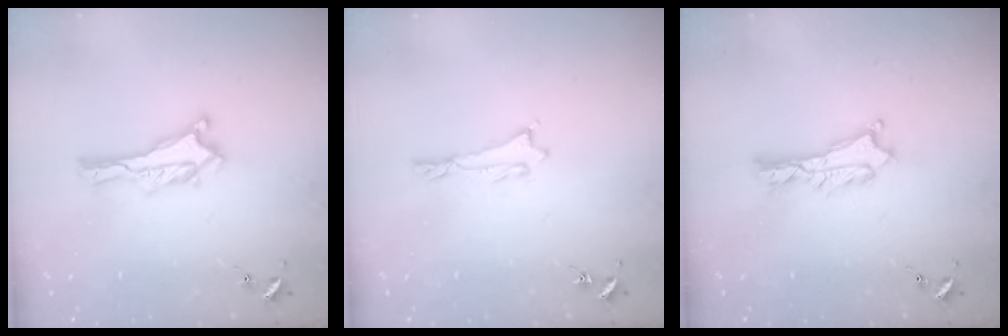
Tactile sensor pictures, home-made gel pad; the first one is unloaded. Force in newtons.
{"total": 0.0}
{"total": 1.8, "press": 1.7, "slide": 0.2}